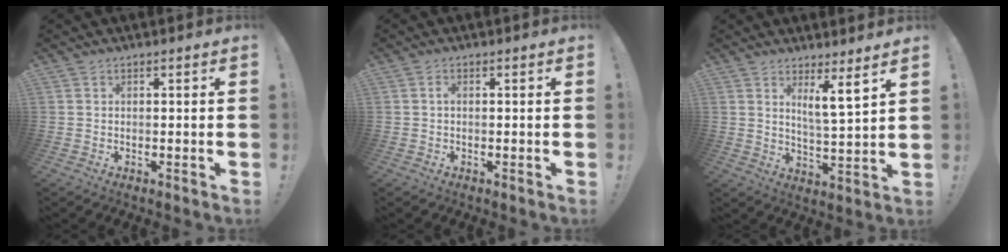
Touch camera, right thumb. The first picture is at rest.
{"total": 0.7, "force": [-0.2, 0.4, 0.6], "torque": [-0.013, 0.002, -0.005]}
{"total": 7.9, "force": [5.2, 0.4, 6.0], "torque": [-0.089, -0.038, 0.081]}